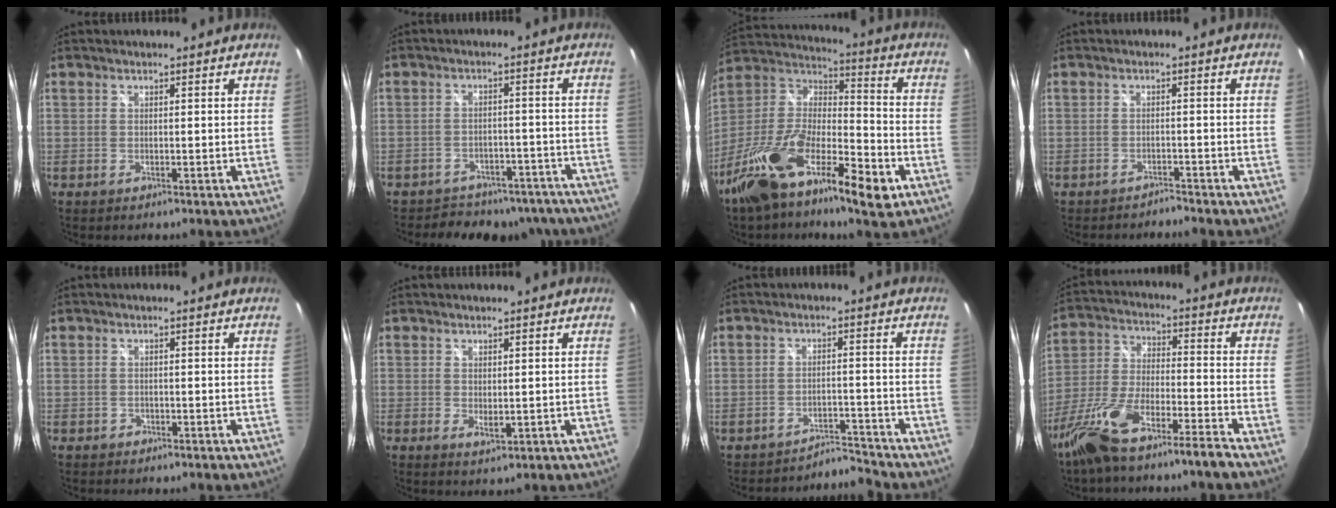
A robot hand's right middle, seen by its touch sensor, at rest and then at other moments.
{"total": 15.5, "force": [-13.2, 7.2, 3.9], "torque": [-0.086, 0.027, -0.151]}
{"total": 21.6, "force": [-11.5, 6.9, 16.9], "torque": [-0.311, -0.021, -0.213]}
{"total": 1.9, "force": [-1.9, 0.2, 0.0], "torque": [-0.005, -0.002, -0.030]}
{"total": 1.4, "force": [-0.9, 1.0, 0.4], "torque": [-0.010, 0.001, -0.014]}
{"total": 2.1, "force": [-0.1, 1.0, 1.8], "torque": [-0.029, -0.004, 0.001]}
{"total": 4.3, "force": [-4.1, -0.7, -1.1], "torque": [0.006, 0.014, -0.068]}
{"total": 13.0, "force": [-9.8, 1.1, 8.4], "torque": [-0.189, -0.016, -0.182]}